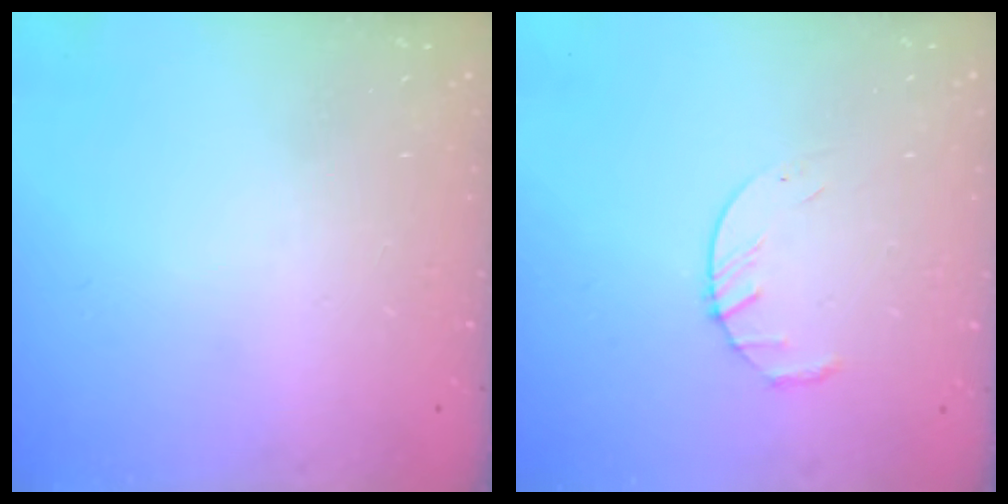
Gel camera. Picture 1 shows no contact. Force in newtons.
{"total": 4.3, "press": 4.2, "slide": 0.6}